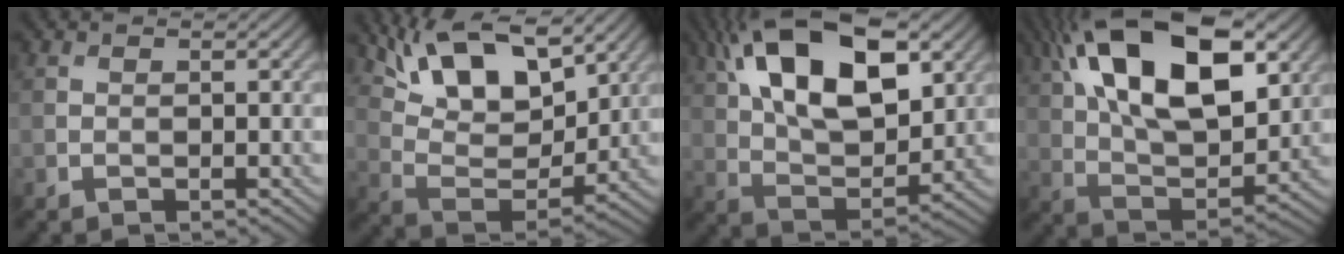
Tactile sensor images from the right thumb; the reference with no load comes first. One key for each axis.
{"total": 13.5, "fx": 8.6, "fy": 5.5, "fz": 8.8, "tx": -0.173, "ty": 0.001, "tz": 0.141}
{"total": 18.2, "fx": 7.8, "fy": 9.0, "fz": 13.7, "tx": -0.256, "ty": 0.030, "tz": 0.110}
{"total": 20.1, "fx": 8.6, "fy": 9.7, "fz": 15.3, "tx": -0.281, "ty": 0.038, "tz": 0.120}